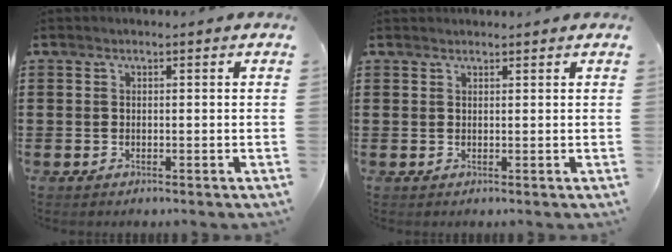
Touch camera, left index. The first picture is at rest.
{"total": 0.9, "force": [0.9, 0.1, 0.0], "torque": [-0.003, 0.000, 0.018]}